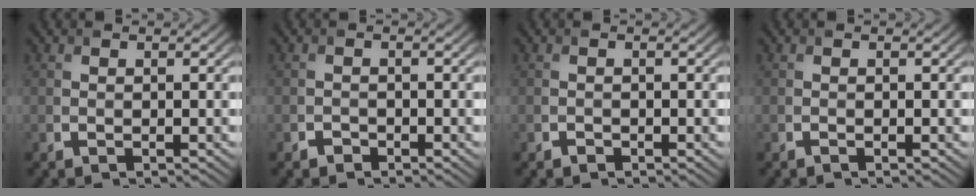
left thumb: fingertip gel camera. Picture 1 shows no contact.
{"total": 0.9, "force": [-0.8, 0.5, 0.1], "torque": [-0.001, -0.001, -0.016]}
{"total": 0.5, "force": [-0.4, 0.3, 0.1], "torque": [0.001, -0.002, -0.007]}
{"total": 0.0}